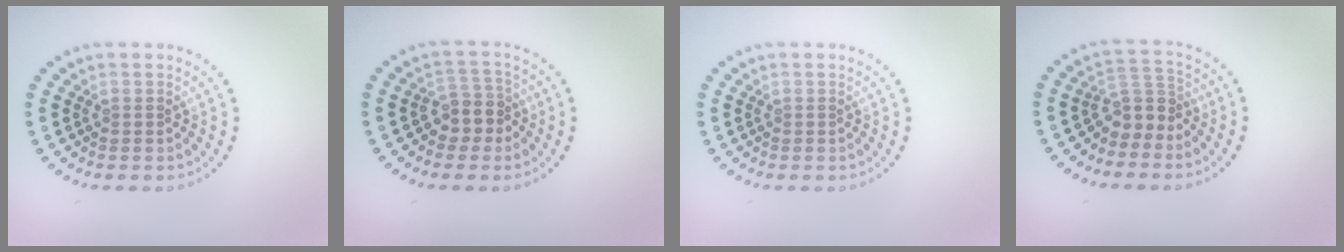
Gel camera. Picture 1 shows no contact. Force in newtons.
{"total": 2.8, "press": 2.4, "slide": 1.4}
{"total": 0.0}
{"total": 3.0, "press": 2.3, "slide": 1.9}